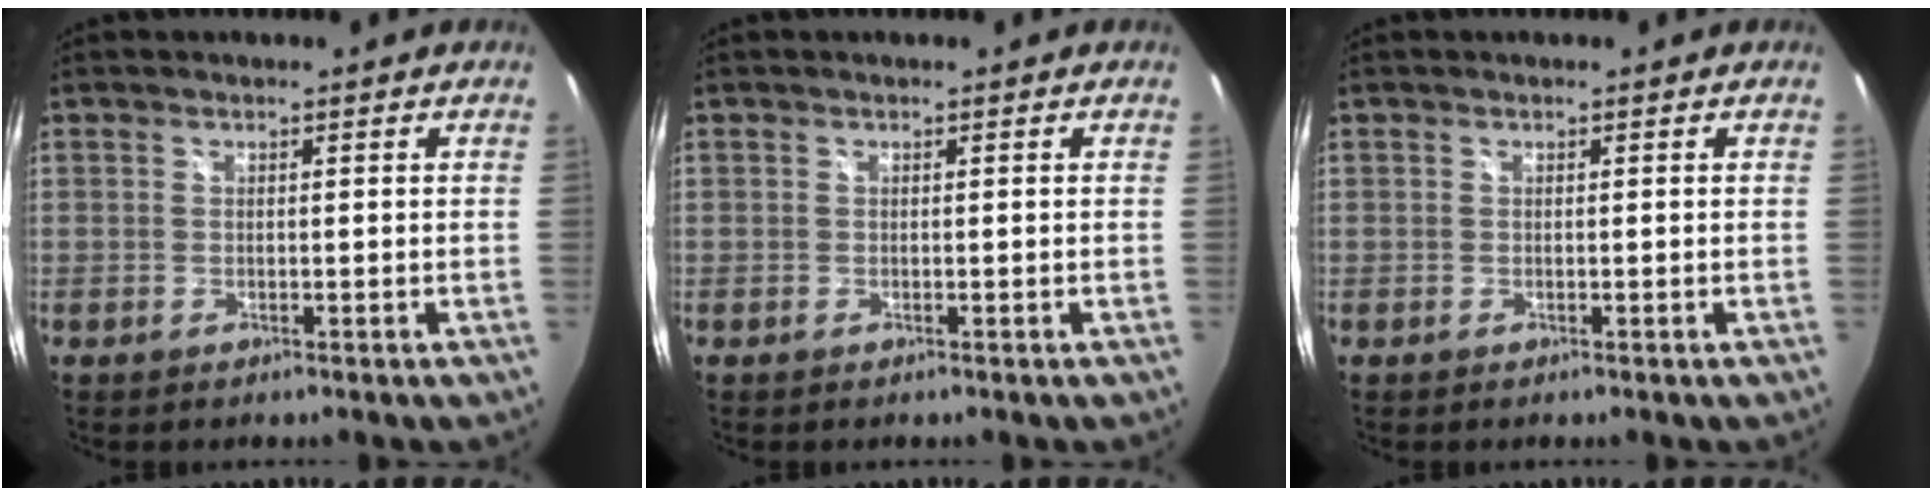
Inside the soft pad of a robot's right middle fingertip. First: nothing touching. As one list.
[{"total": 0.0}, {"total": 0.0}]